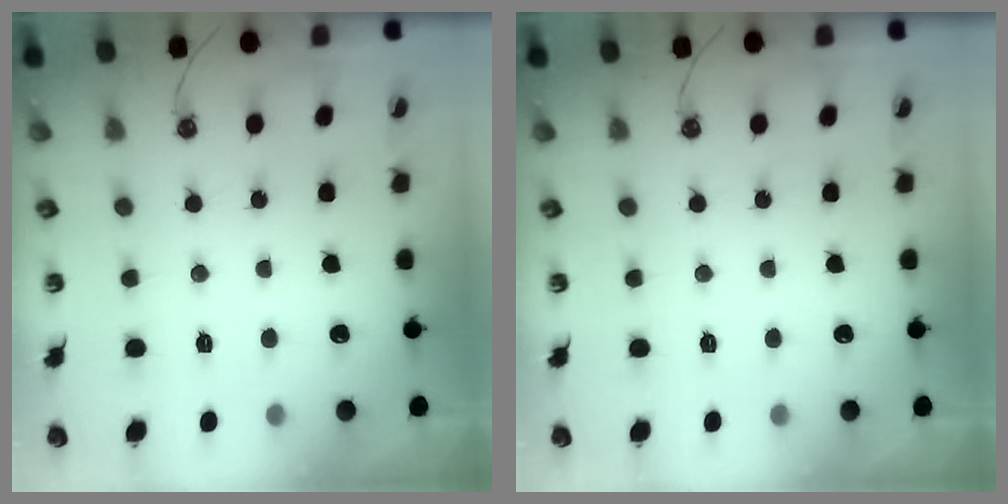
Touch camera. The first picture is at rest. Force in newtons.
{"total": 0.0}